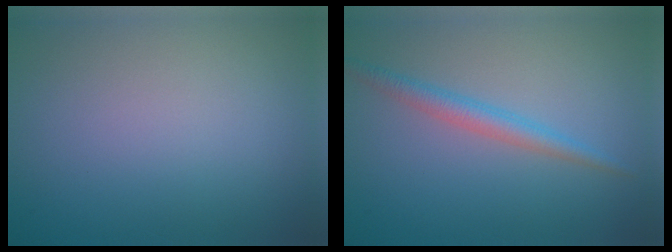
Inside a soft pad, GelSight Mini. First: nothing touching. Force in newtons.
{"total": 2.3, "press": 2.3, "slide": 0.1}